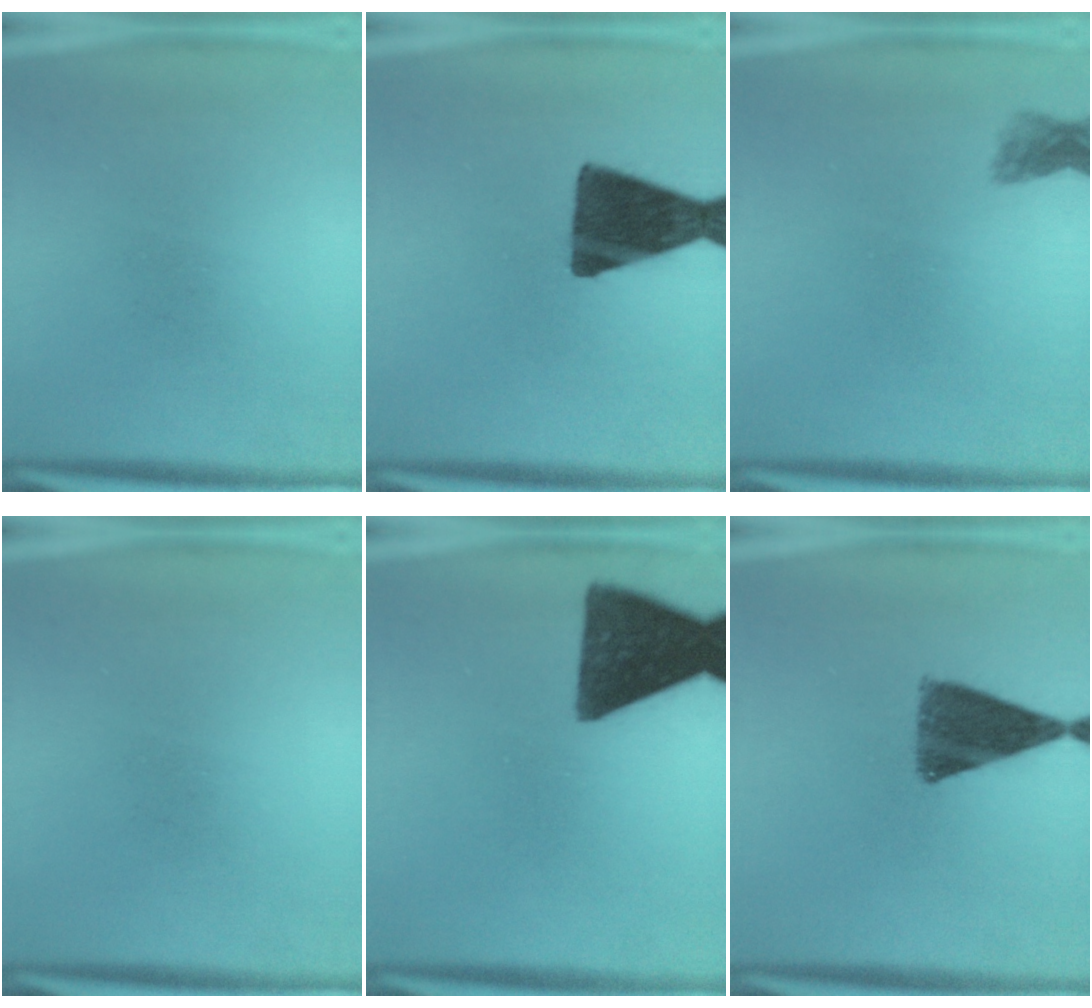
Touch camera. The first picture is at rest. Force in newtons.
{"total": 14.5}
{"total": 1.7}
{"total": 0.0}
{"total": 13.6}
{"total": 10.1}